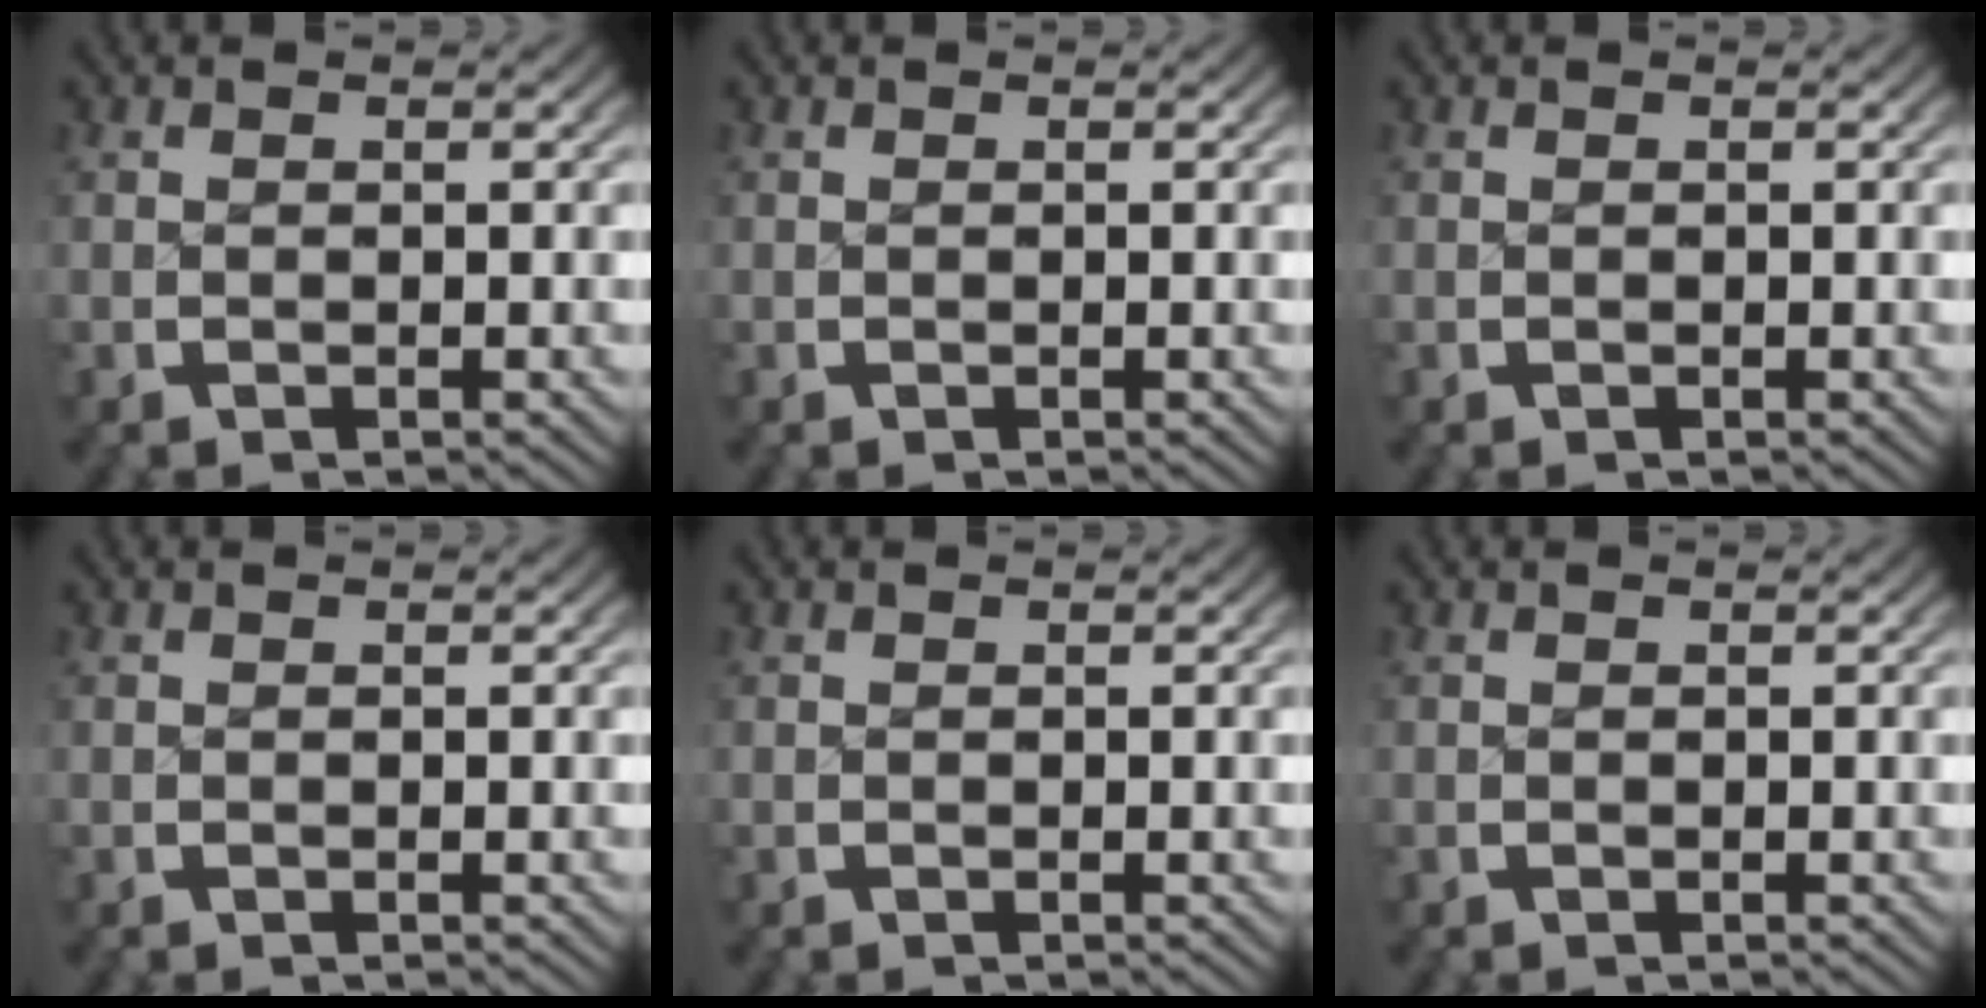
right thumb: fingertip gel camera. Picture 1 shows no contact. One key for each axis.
{"total": 0.0}
{"total": 0.0}
{"total": 0.0}
{"total": 0.0}
{"total": 0.0}